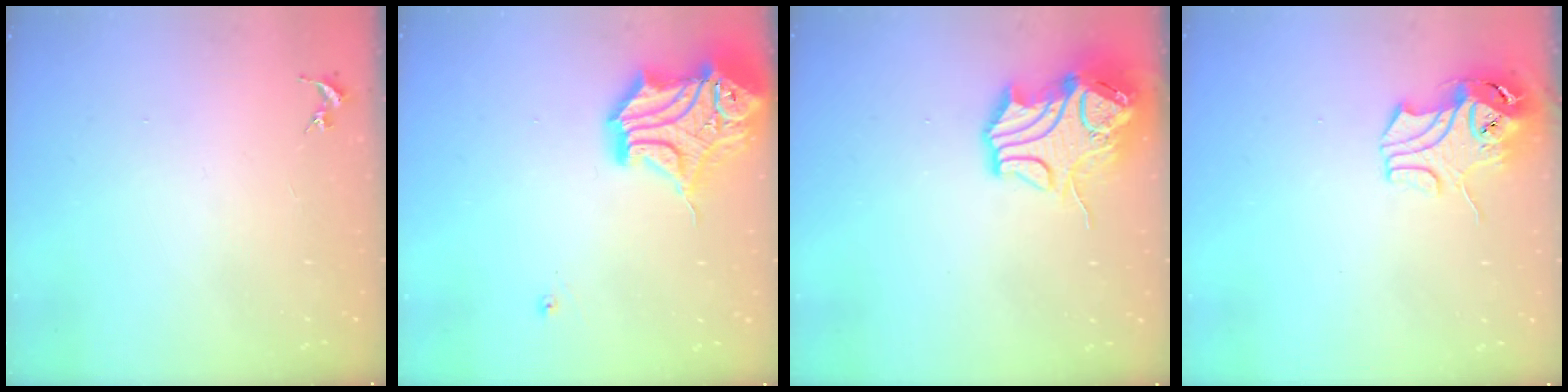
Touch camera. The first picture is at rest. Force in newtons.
{"total": 19.9, "press": 19.7, "slide": 3.3}
{"total": 14.6, "press": 14.5, "slide": 2.1}
{"total": 10.3, "press": 10.2, "slide": 1.6}